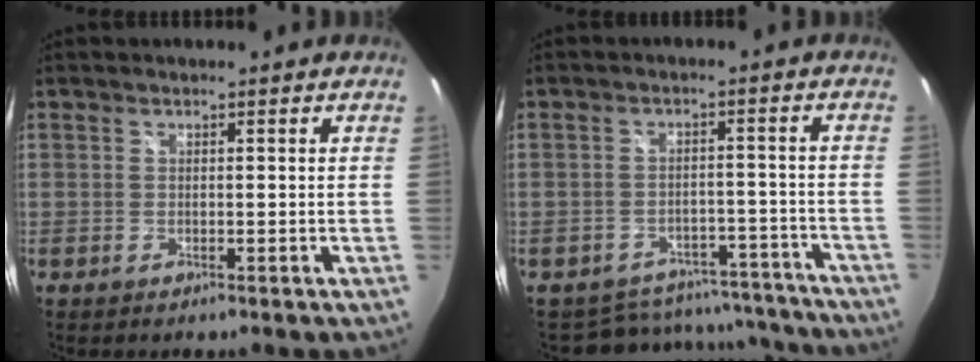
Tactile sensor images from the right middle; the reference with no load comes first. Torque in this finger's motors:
{"motor_torque": [-0.54, -0.63, -0.21, -0.05]}